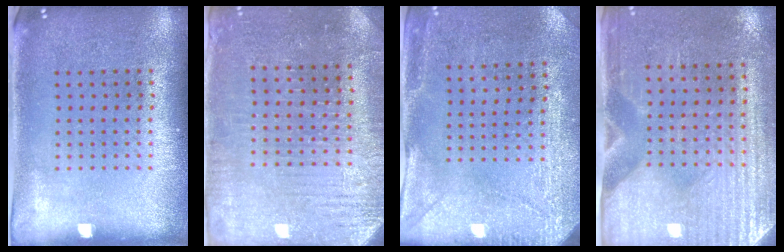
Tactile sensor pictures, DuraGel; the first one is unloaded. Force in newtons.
{"total": 3.1, "press": 3.1, "slide": 0.3}
{"total": 2.9, "press": 2.6, "slide": 1.3}
{"total": 3.0, "press": 2.7, "slide": 1.4}